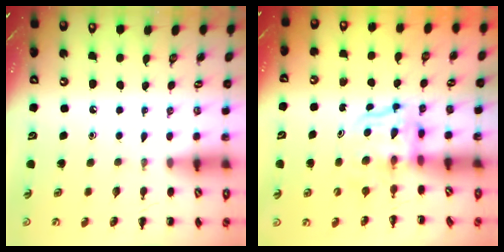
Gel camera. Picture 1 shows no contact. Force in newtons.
{"total": 3.6, "press": 3.5, "slide": 0.3}